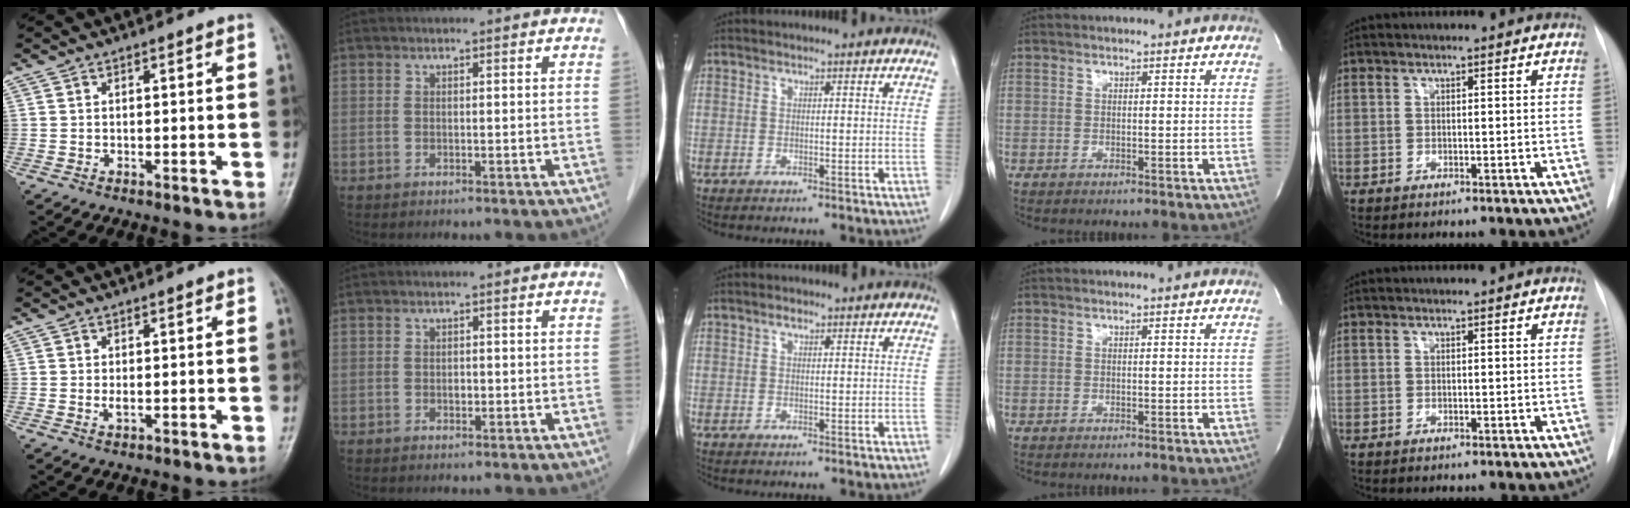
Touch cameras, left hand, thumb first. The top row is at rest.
{"thumb": {"total": 1.3, "force": [0.1, 0.8, 1.1], "torque": [-0.014, -0.003, 0.001]}, "index": {"total": 0.9, "force": [-0.6, 0.5, 0.5], "torque": [-0.010, -0.004, -0.010]}, "middle": {"total": 0.9, "force": [0.6, 0.4, 0.5], "torque": [-0.012, 0.001, 0.009]}}